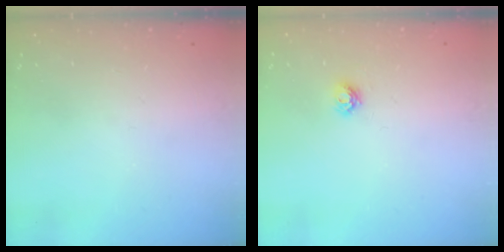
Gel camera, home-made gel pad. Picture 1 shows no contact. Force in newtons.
{"total": 4.0, "press": 4.0, "slide": 0.5}